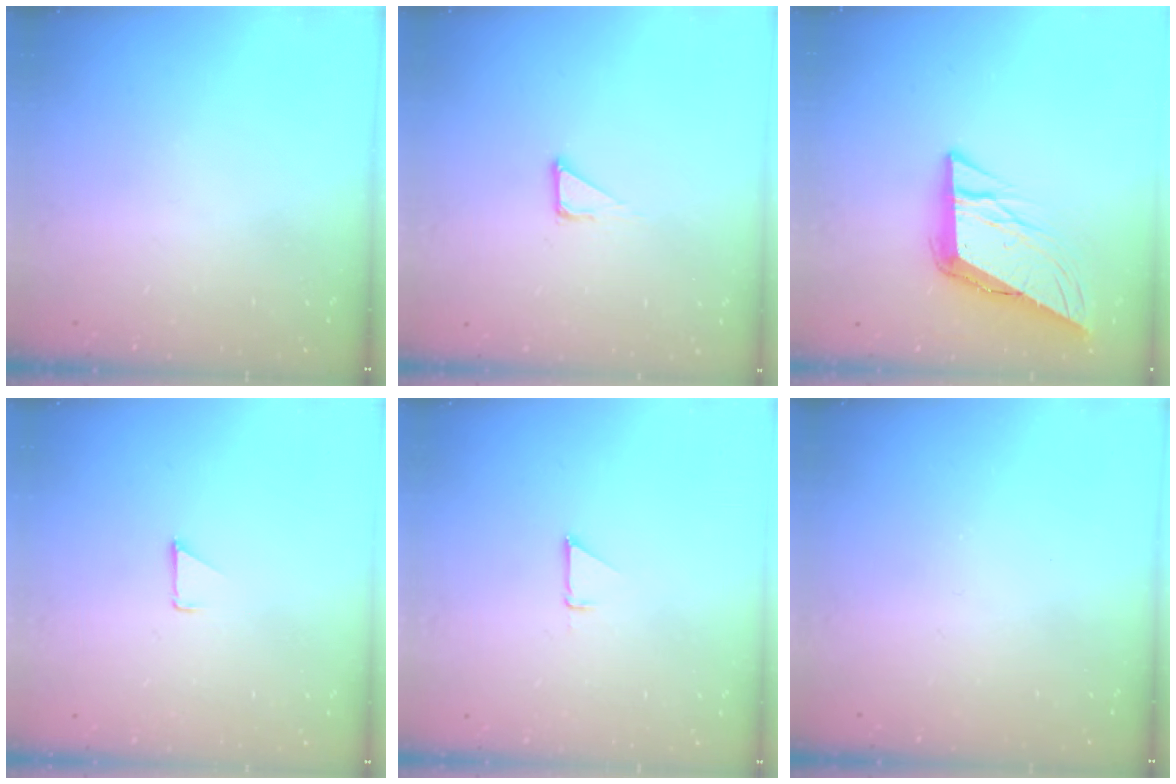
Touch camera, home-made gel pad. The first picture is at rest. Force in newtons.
{"total": 3.5, "press": 3.5, "slide": 0.2}
{"total": 10.4, "press": 10.2, "slide": 1.7}
{"total": 0.9, "press": 0.8, "slide": 0.1}
{"total": 1.9, "press": 1.9, "slide": 0.0}
{"total": 0.0}